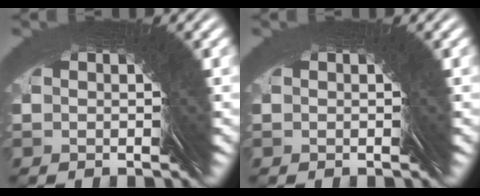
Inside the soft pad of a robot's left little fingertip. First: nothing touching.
{"total": 0.0}